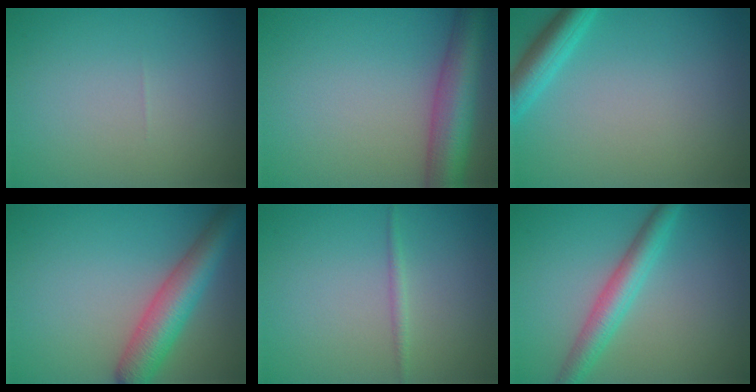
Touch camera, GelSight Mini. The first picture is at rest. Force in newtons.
{"total": 6.9, "press": 6.9, "slide": 0.3}
{"total": 3.2, "press": 3.2, "slide": 0.3}
{"total": 5.7, "press": 5.7, "slide": 0.2}
{"total": 0.9, "press": 0.9, "slide": 0.0}
{"total": 3.7, "press": 3.7, "slide": 0.1}